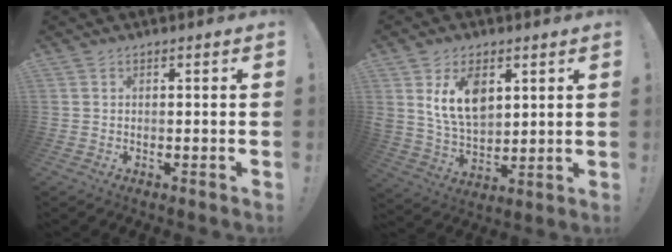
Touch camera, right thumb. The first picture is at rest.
{"total": 12.4, "force": [5.4, 8.0, 7.8], "torque": [-0.137, -0.022, 0.101]}